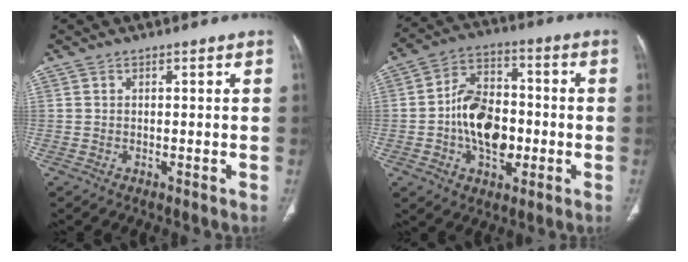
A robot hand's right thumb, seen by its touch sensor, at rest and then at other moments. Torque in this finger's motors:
{"motor_torque": [1.48, 2.48, 0.76, -0.94, 0.19]}